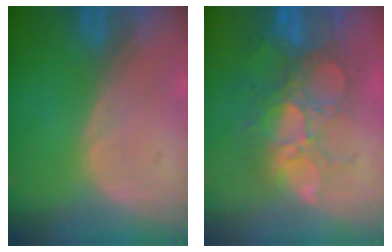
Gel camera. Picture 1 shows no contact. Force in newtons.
{"total": 10.9, "press": 9.5, "slide": 5.4}